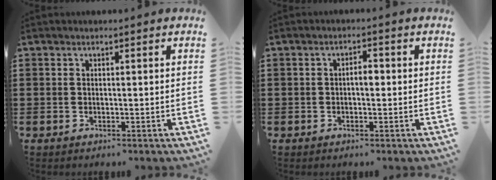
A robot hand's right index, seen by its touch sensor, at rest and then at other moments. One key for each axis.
{"total": 2.2, "fx": -0.2, "fy": 0.9, "fz": 2.1, "tx": -0.039, "ty": 0.003, "tz": -0.006}